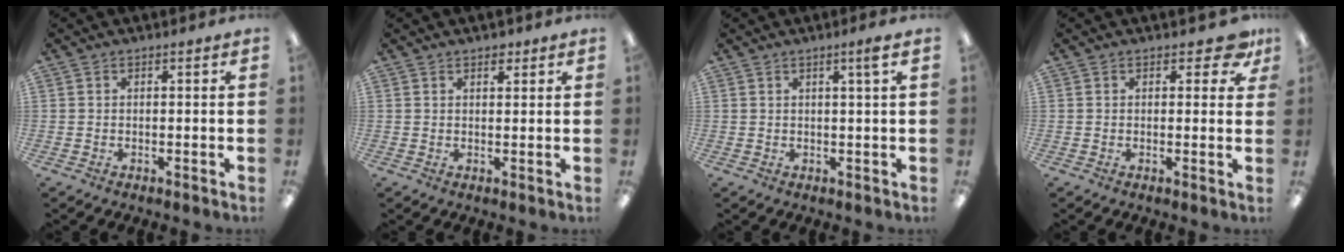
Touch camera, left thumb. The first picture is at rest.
{"total": 2.1, "force": [1.6, 0.9, 0.9], "torque": [-0.002, -0.007, 0.027]}
{"total": 2.5, "force": [1.4, -0.1, 2.1], "torque": [-0.043, -0.001, 0.022]}
{"total": 4.8, "force": [2.5, 2.6, 3.2], "torque": [-0.035, -0.004, 0.042]}